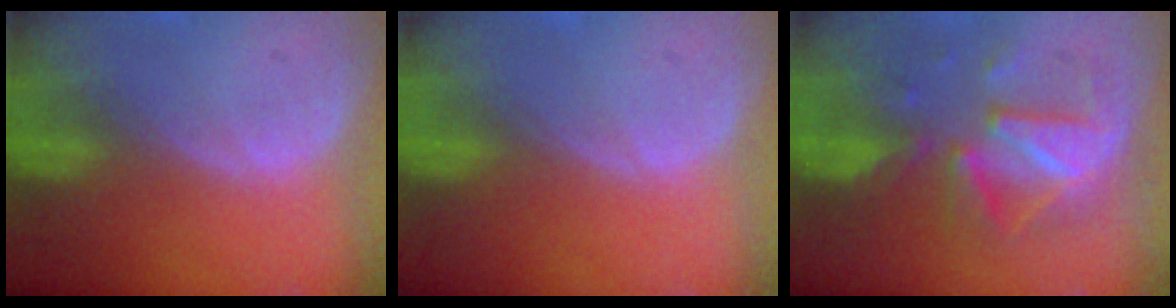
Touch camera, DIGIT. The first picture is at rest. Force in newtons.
{"total": 0.0}
{"total": 8.2, "press": 8.2, "slide": 0.1}